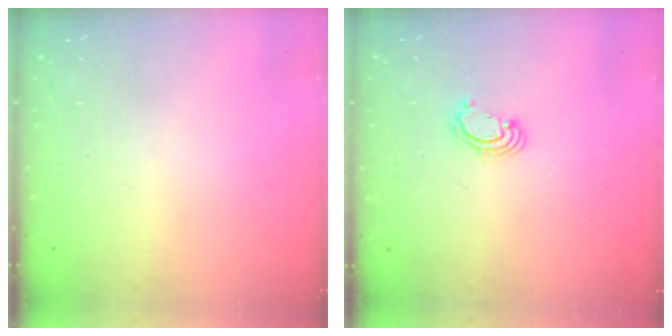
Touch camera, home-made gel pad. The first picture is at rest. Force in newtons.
{"total": 2.4, "press": 2.4, "slide": 0.1}